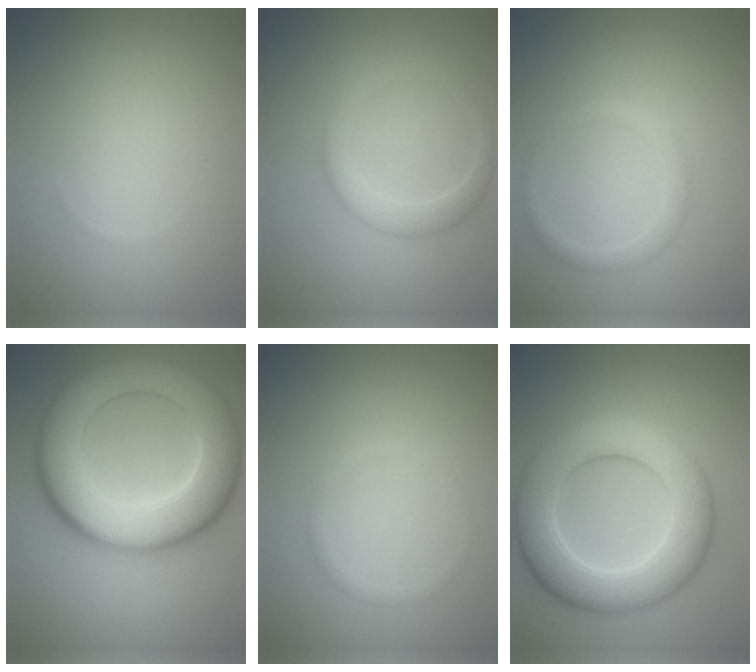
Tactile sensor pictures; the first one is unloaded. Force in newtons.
{"total": 2.2, "press": 2.2, "slide": 0.1}
{"total": 1.5, "press": 1.5, "slide": 0.0}
{"total": 11.4, "press": 11.4, "slide": 0.5}
{"total": 0.7, "press": 0.7, "slide": 0.0}
{"total": 8.9, "press": 8.9, "slide": 0.5}